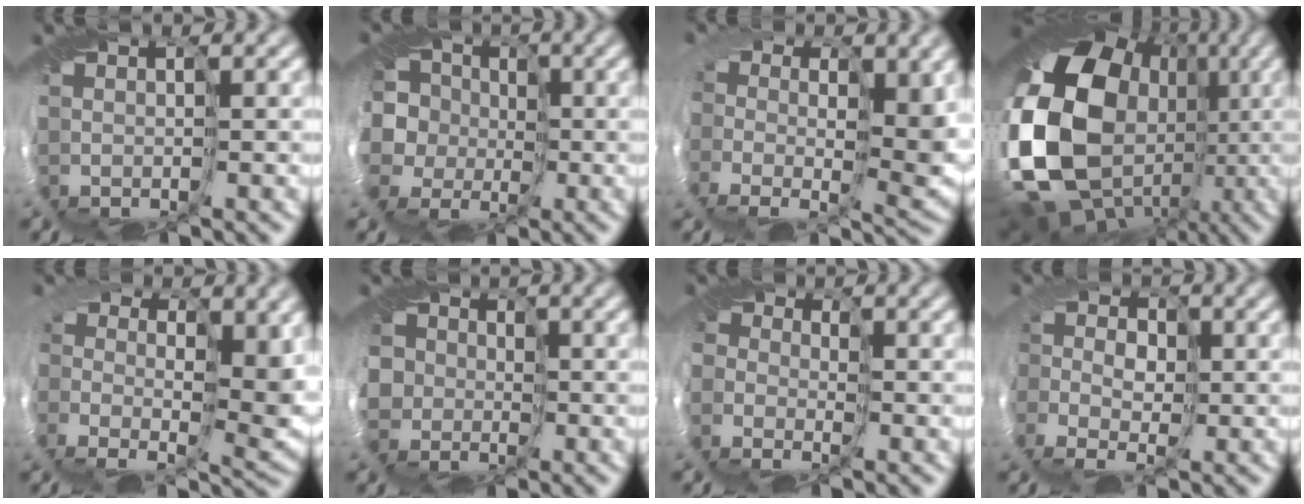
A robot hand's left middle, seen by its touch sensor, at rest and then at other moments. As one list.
[{"total": 6.9, "force": [-1.7, 6.2, 2.3], "torque": [-0.056, 0.018, -0.082]}, {"total": 6.2, "force": [-0.2, 3.7, 4.9], "torque": [-0.075, -0.036, -0.008]}, {"total": 20.6, "force": [-1.6, 17.4, 10.8], "torque": [-0.212, -0.041, -0.090]}, {"total": 7.2, "force": [-0.2, 4.3, 5.7], "torque": [-0.078, -0.035, -0.008]}, {"total": 5.4, "force": [-0.1, 5.1, 1.8], "torque": [-0.038, 0.004, -0.052]}, {"total": 4.4, "force": [-0.6, 4.1, 1.6], "torque": [-0.017, -0.013, -0.037]}, {"total": 3.8, "force": [-1.2, 3.1, 1.7], "torque": [0.007, -0.002, -0.049]}]